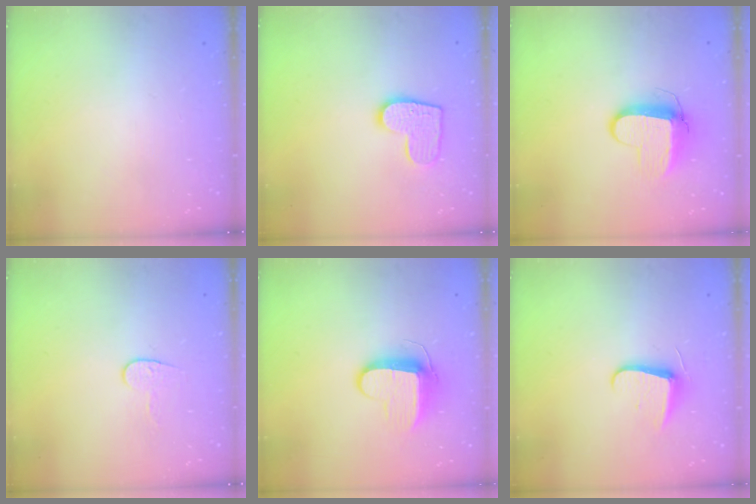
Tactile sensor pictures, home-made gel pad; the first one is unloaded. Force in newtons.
{"total": 10.8, "press": 10.8, "slide": 0.7}
{"total": 8.9, "press": 8.8, "slide": 1.0}
{"total": 6.0, "press": 6.0, "slide": 0.4}
{"total": 9.7, "press": 9.7, "slide": 0.9}
{"total": 7.8, "press": 7.7, "slide": 0.4}